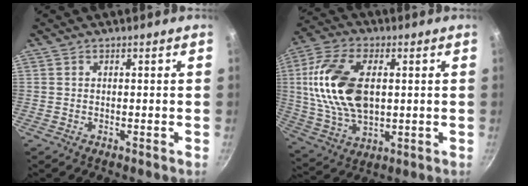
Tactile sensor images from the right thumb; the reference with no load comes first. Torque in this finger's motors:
{"motor_torque": [0.31, 1.47, 1.27, 0.36, 0.21]}